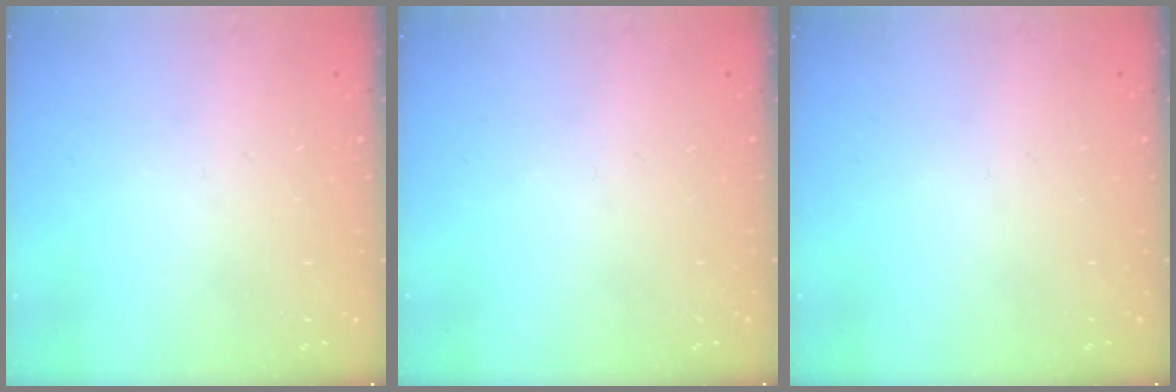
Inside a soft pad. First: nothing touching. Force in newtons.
{"total": 0.0}
{"total": 0.0}